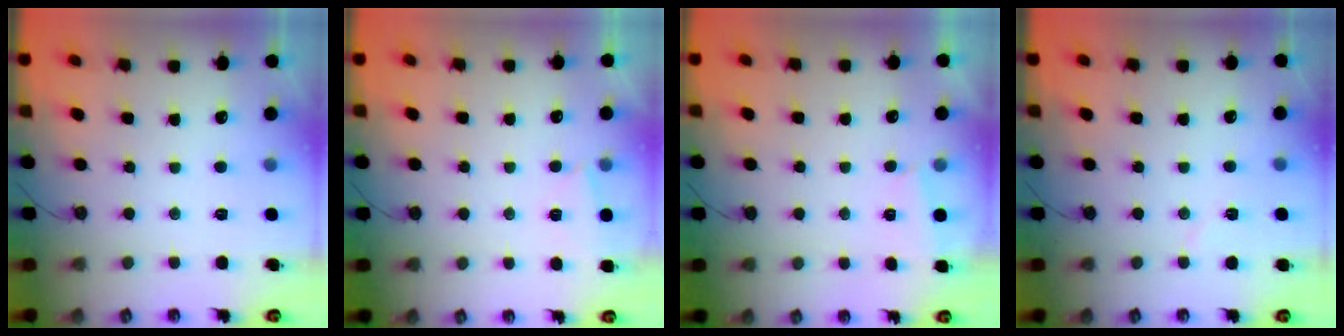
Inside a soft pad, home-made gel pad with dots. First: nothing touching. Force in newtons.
{"total": 2.5, "press": 2.5, "slide": 0.4}
{"total": 1.0, "press": 0.9, "slide": 0.4}
{"total": 4.6, "press": 4.4, "slide": 1.2}